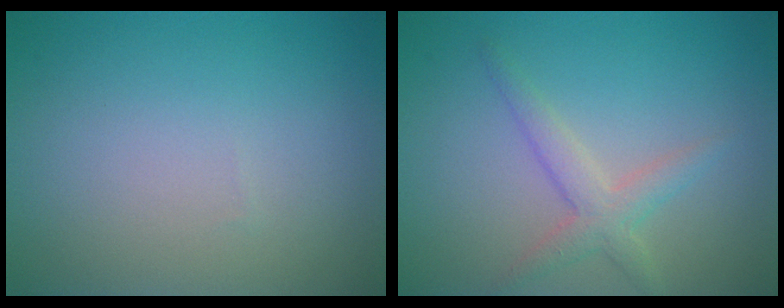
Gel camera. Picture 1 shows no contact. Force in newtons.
{"total": 2.5, "press": 2.5, "slide": 0.2}